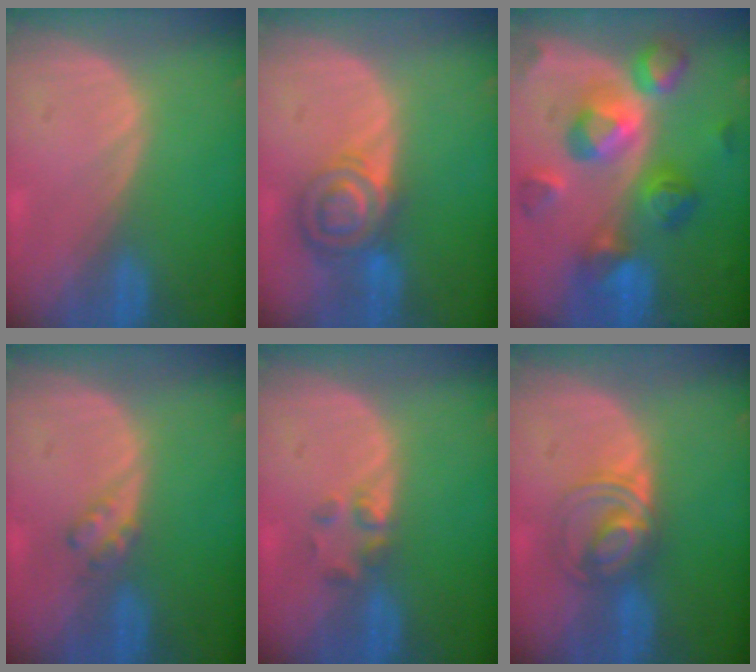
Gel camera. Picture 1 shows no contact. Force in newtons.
{"total": 7.4, "press": 6.3, "slide": 3.9}
{"total": 10.9, "press": 10.9, "slide": 1.0}
{"total": 2.3, "press": 2.2, "slide": 0.3}
{"total": 2.3, "press": 2.2, "slide": 0.8}
{"total": 5.6, "press": 5.5, "slide": 0.6}